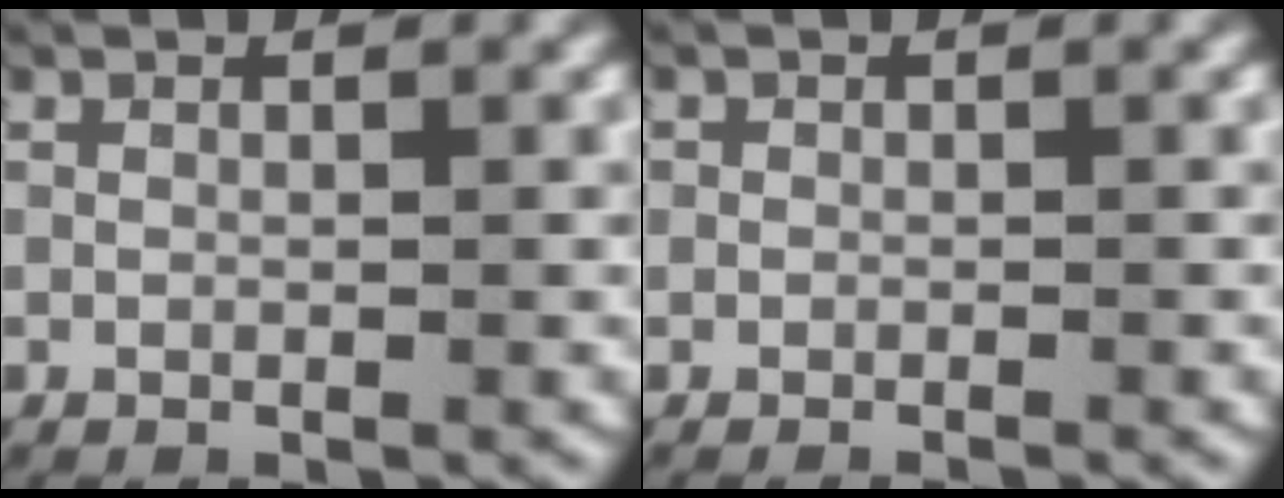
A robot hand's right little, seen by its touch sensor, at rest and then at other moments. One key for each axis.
{"total": 0.8, "fx": -0.6, "fy": 0.4, "fz": -0.4, "tx": 0.005, "ty": 0.001, "tz": -0.011}